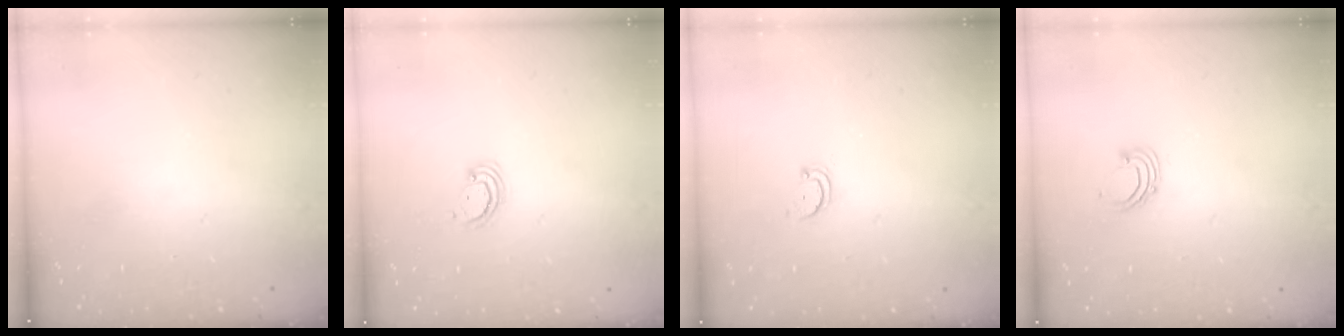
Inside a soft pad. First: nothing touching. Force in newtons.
{"total": 2.9, "press": 2.8, "slide": 0.3}
{"total": 2.5, "press": 2.4, "slide": 0.5}
{"total": 2.9, "press": 2.9, "slide": 0.2}